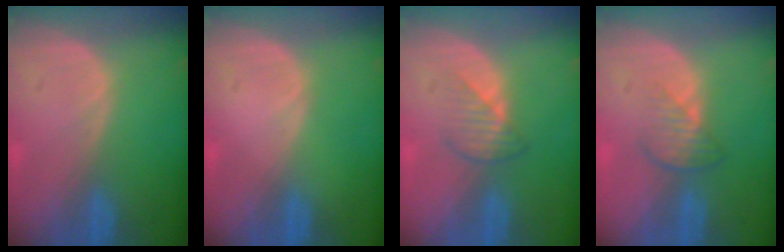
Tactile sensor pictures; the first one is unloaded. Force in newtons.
{"total": 0.0}
{"total": 3.0, "press": 2.9, "slide": 0.7}
{"total": 3.5, "press": 3.1, "slide": 1.7}